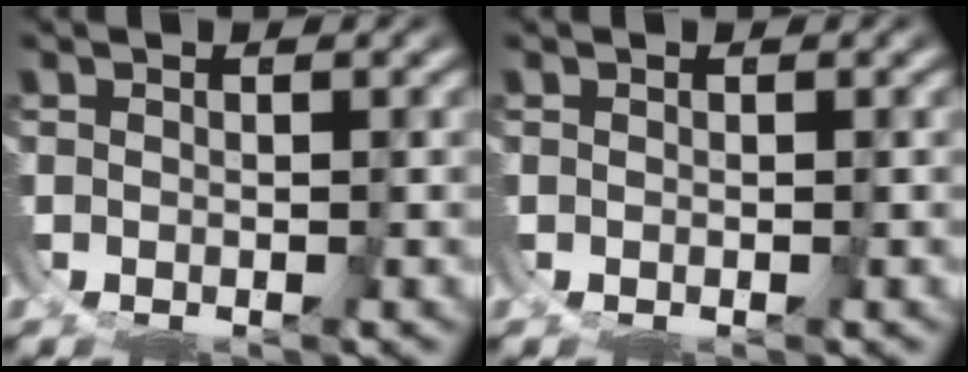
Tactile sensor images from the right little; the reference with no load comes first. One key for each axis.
{"total": 0.0}